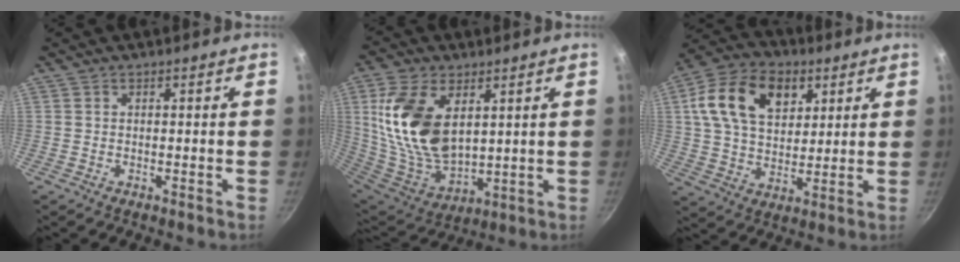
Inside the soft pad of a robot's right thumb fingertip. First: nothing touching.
{"total": 19.3, "force": [5.4, 11.4, 14.7], "torque": [-0.273, -0.035, 0.119]}
{"total": 17.2, "force": [6.0, 11.5, 11.3], "torque": [-0.176, -0.004, 0.095]}